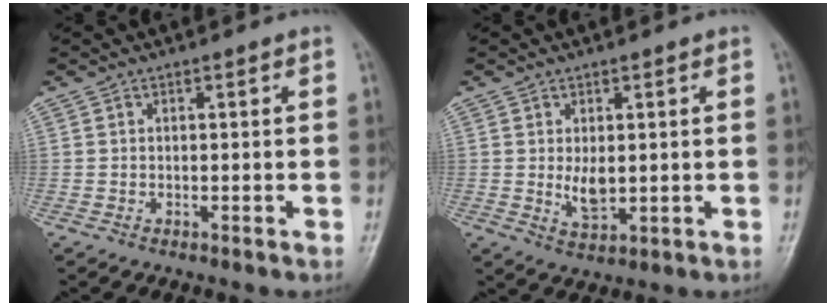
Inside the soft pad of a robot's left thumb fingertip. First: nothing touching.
{"total": 4.6, "force": [0.4, 2.6, 3.8], "torque": [-0.056, -0.012, 0.014]}